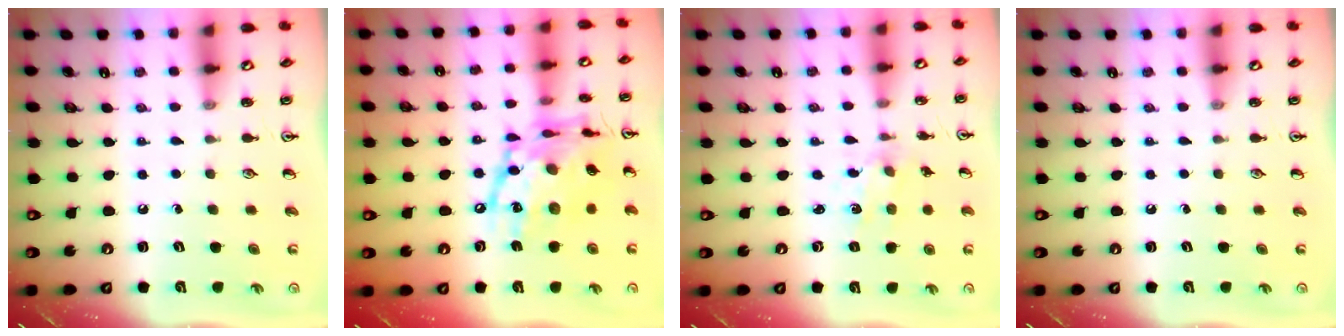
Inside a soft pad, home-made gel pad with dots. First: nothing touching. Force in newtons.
{"total": 19.7, "press": 19.6, "slide": 1.6}
{"total": 1.4, "press": 1.4, "slide": 0.2}
{"total": 0.0}